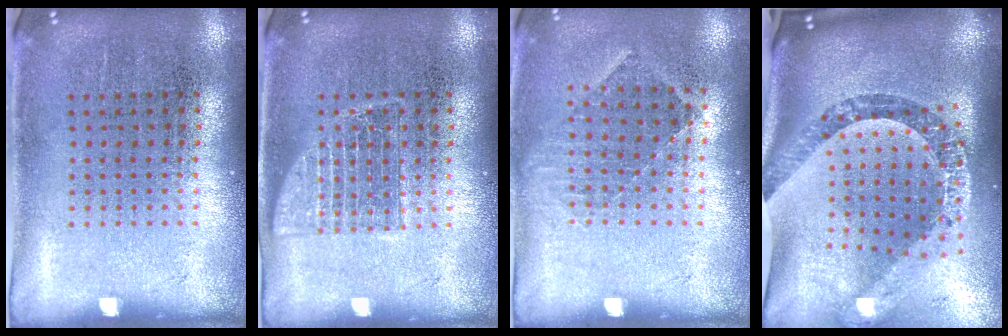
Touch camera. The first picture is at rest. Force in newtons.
{"total": 2.0, "press": 2.0, "slide": 0.4}
{"total": 0.9, "press": 0.8, "slide": 0.3}
{"total": 2.6, "press": 1.9, "slide": 1.7}